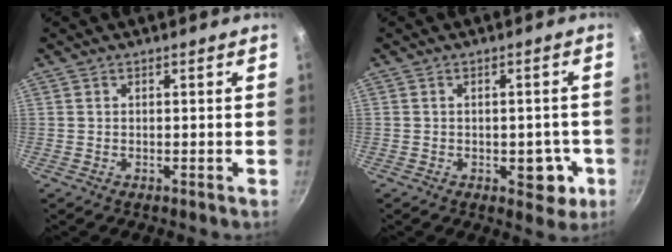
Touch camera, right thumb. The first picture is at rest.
{"total": 6.0, "force": [-1.8, 3.6, 4.4], "torque": [-0.026, 0.007, -0.018]}